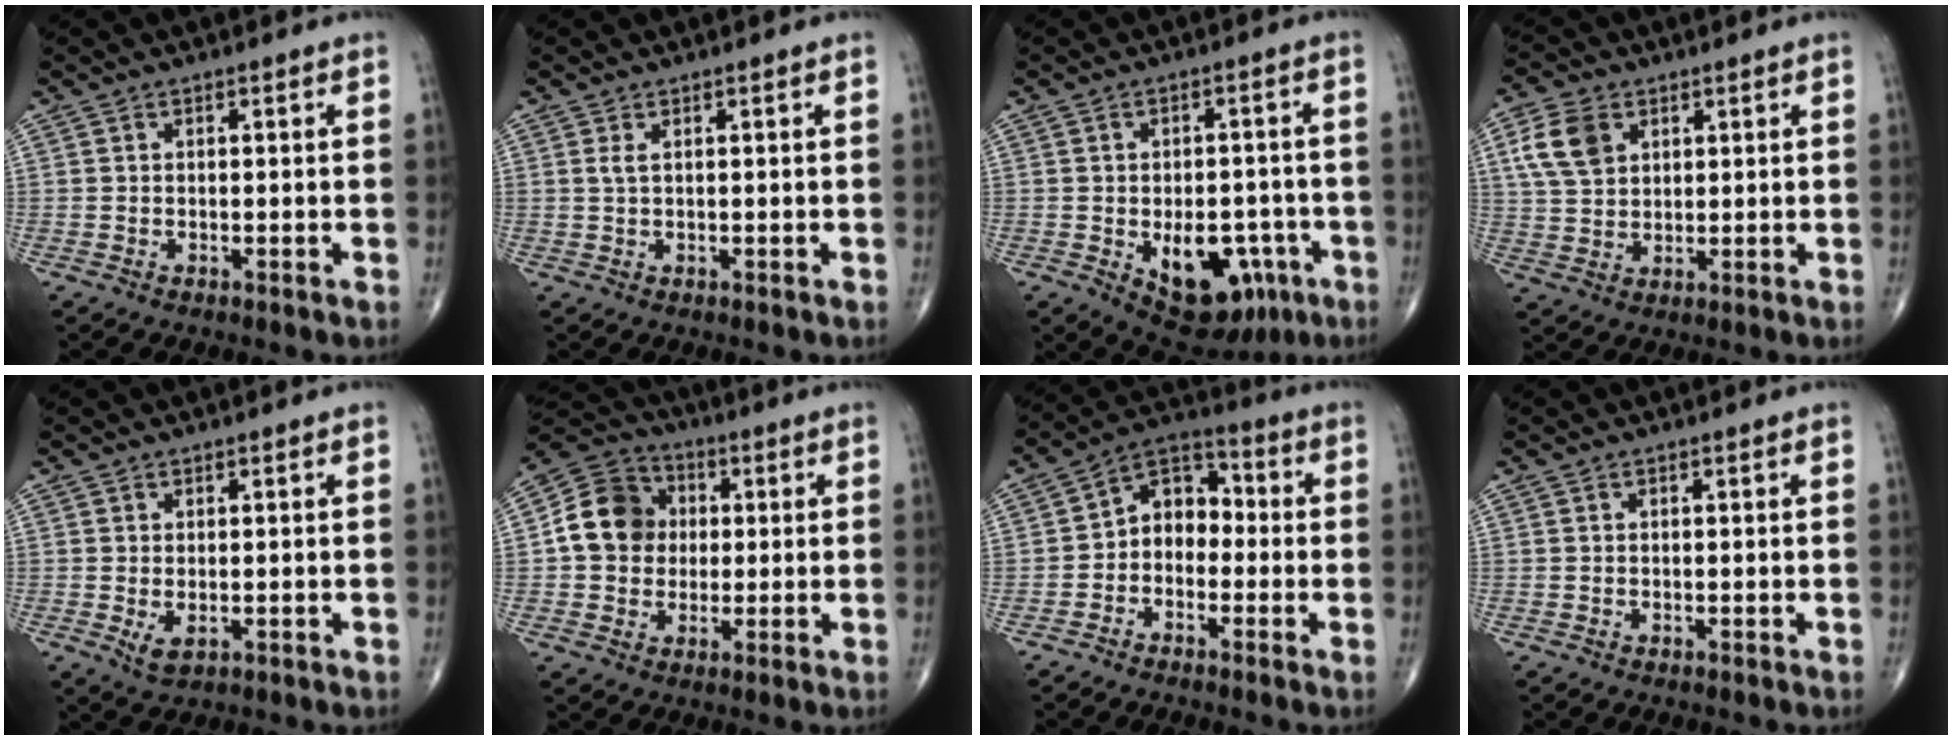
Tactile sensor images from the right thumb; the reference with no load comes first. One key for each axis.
{"total": 1.2, "fx": 0.4, "fy": 0.4, "fz": 1.0, "tx": -0.027, "ty": 0.005, "tz": 0.011}
{"total": 13.4, "fx": -4.3, "fy": 7.8, "fz": 9.9, "tx": -0.107, "ty": 0.019, "tz": -0.045}
{"total": 8.2, "fx": 3.2, "fy": 5.7, "fz": 5.0, "tx": -0.088, "ty": -0.004, "tz": 0.064}
{"total": 2.8, "fx": -0.5, "fy": 1.5, "fz": 2.3, "tx": -0.033, "ty": -0.006, "tz": -0.001}
{"total": 11.5, "fx": 1.0, "fy": 9.9, "fz": 5.8, "tx": -0.081, "ty": 0.017, "tz": 0.006}
{"total": 8.2, "fx": -1.4, "fy": 6.1, "fz": 5.3, "tx": -0.052, "ty": 0.040, "tz": -0.046}
{"total": 0.0}